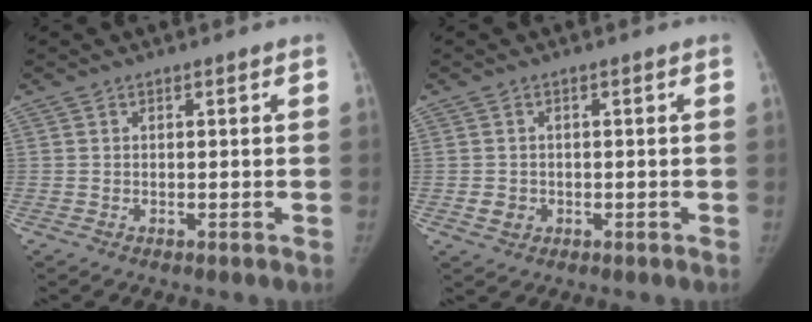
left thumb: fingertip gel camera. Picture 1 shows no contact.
{"total": 2.3, "force": [-0.6, 2.1, 0.9], "torque": [-0.010, 0.003, -0.005]}